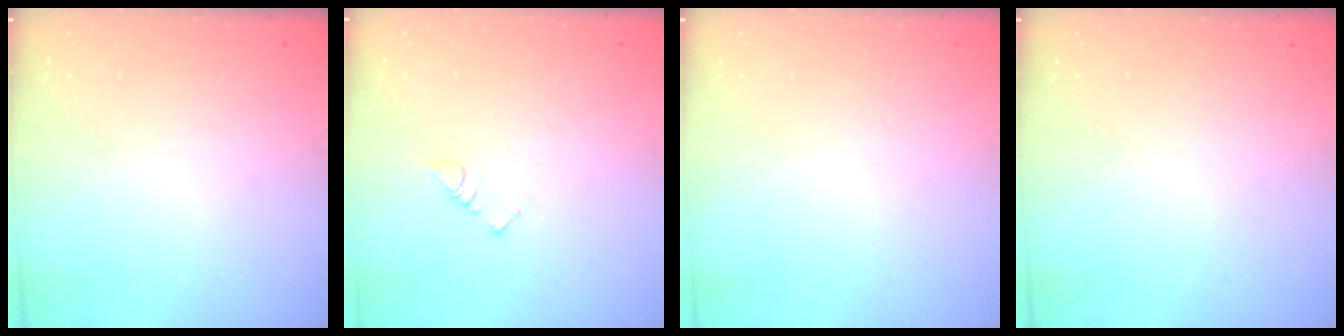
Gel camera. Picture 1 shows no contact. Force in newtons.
{"total": 3.4, "press": 3.4, "slide": 0.5}
{"total": 0.0}
{"total": 0.0}